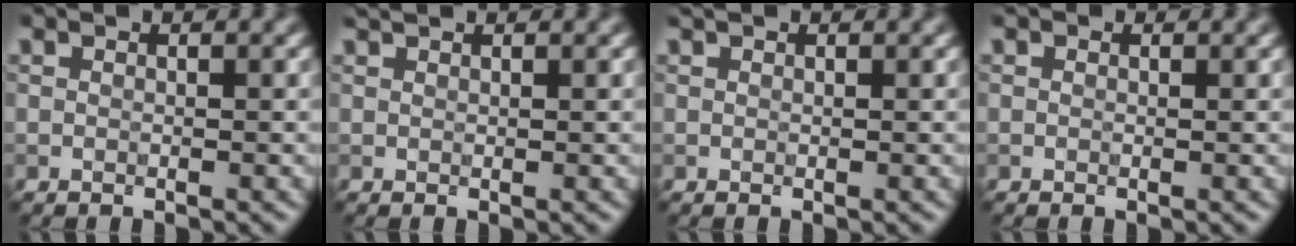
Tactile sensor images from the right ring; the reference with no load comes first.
{"total": 1.4, "force": [1.2, 0.4, 0.6], "torque": [0.002, 0.004, 0.008]}
{"total": 0.7, "force": [0.6, 0.1, 0.2], "torque": [-0.005, -0.003, 0.007]}
{"total": 0.0}